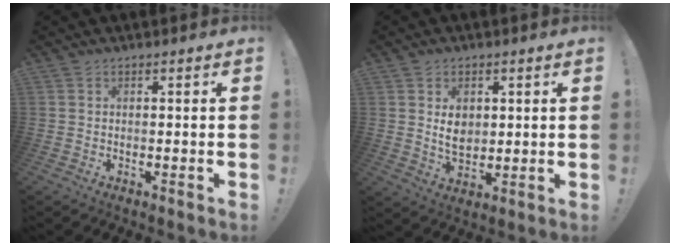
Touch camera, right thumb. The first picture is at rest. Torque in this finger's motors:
{"motor_torque": [-0.28, 0.32, 0.31, 0.25, 0.09]}